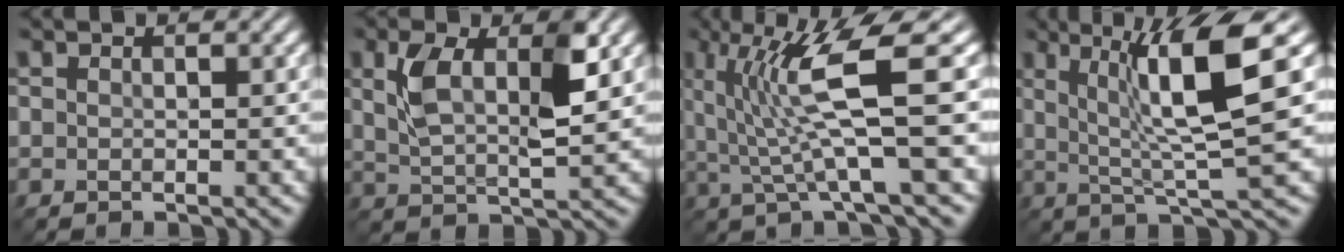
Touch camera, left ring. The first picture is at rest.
{"total": 5.6, "force": [1.7, 2.0, 4.9], "torque": [-0.104, 0.001, 0.032]}
{"total": 7.1, "force": [1.2, 1.0, 6.9], "torque": [-0.134, -0.002, 0.024]}
{"total": 8.6, "force": [2.4, 1.3, 8.1], "torque": [-0.129, 0.001, 0.042]}